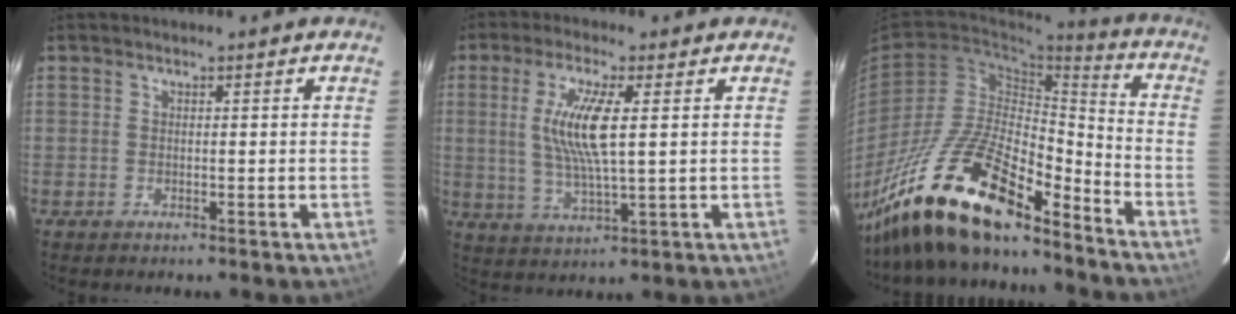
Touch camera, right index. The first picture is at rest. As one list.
[{"total": 9.5, "force": [1.8, 1.4, 9.2], "torque": [-0.183, -0.004, 0.037]}, {"total": 21.3, "force": [-16.6, 5.8, 12.0], "torque": [-0.238, -0.014, -0.303]}]